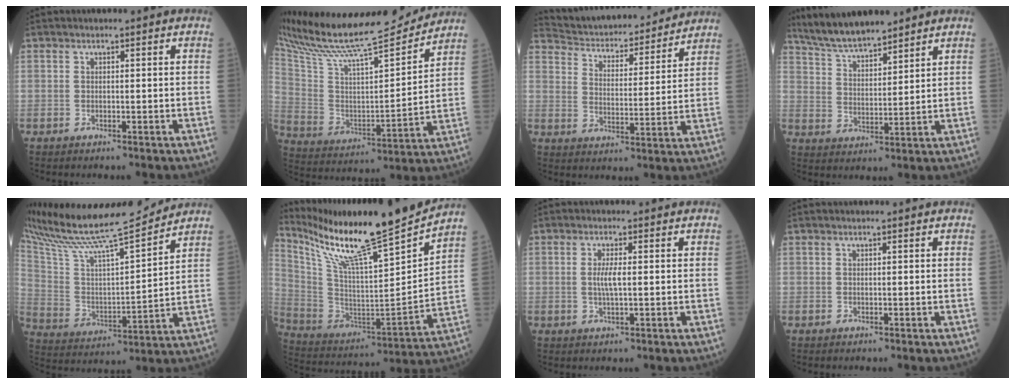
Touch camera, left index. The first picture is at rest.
{"total": 22.8, "force": [21.1, 1.5, 8.5], "torque": [-0.167, -0.017, 0.343]}
{"total": 18.5, "force": [17.5, 3.3, 5.0], "torque": [-0.080, 0.006, 0.252]}
{"total": 10.2, "force": [9.1, 1.7, 4.2], "torque": [-0.085, 0.018, 0.171]}
{"total": 18.0, "force": [16.8, -0.3, 6.5], "torque": [-0.138, -0.014, 0.294]}
{"total": 22.0, "force": [18.8, -1.2, 11.3], "torque": [-0.209, -0.046, 0.317]}
{"total": 3.0, "force": [0.1, 0.5, 2.9], "torque": [-0.061, -0.002, 0.002]}
{"total": 0.0}